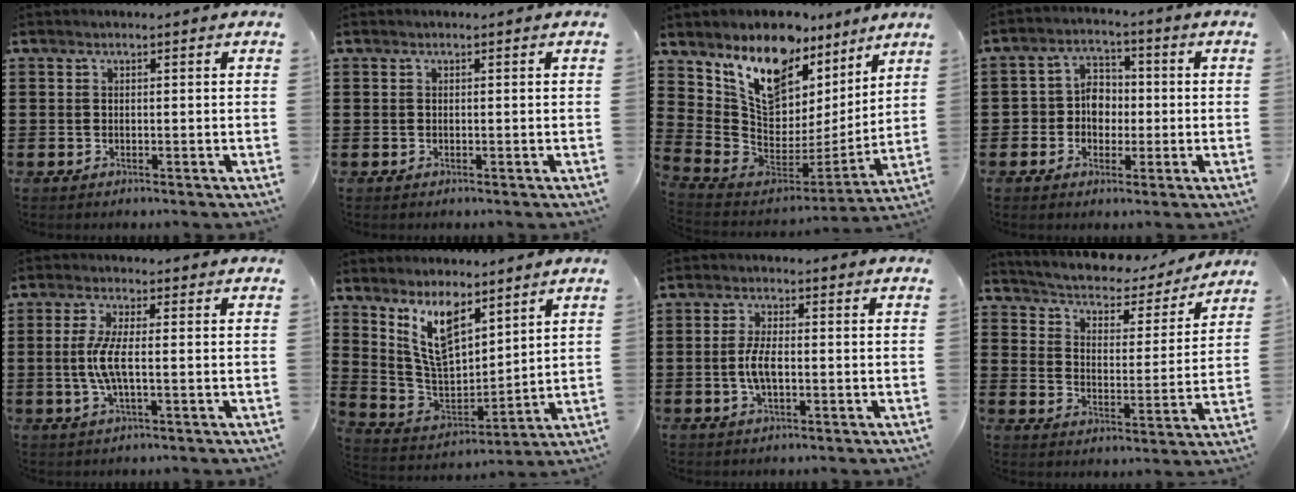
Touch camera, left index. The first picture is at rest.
{"total": 0.0}
{"total": 11.6, "force": [7.5, 6.9, 5.6], "torque": [-0.146, -0.052, 0.140]}
{"total": 4.8, "force": [-1.1, 4.3, 1.8], "torque": [-0.051, 0.014, -0.026]}
{"total": 5.5, "force": [-0.5, 1.2, 5.3], "torque": [-0.125, -0.008, -0.020]}
{"total": 10.3, "force": [6.7, 4.6, 6.3], "torque": [-0.157, -0.022, 0.126]}
{"total": 4.5, "force": [-0.7, 1.7, 4.1], "torque": [-0.096, -0.003, -0.020]}
{"total": 3.0, "force": [2.9, 0.6, 0.5], "torque": [-0.032, -0.027, 0.037]}